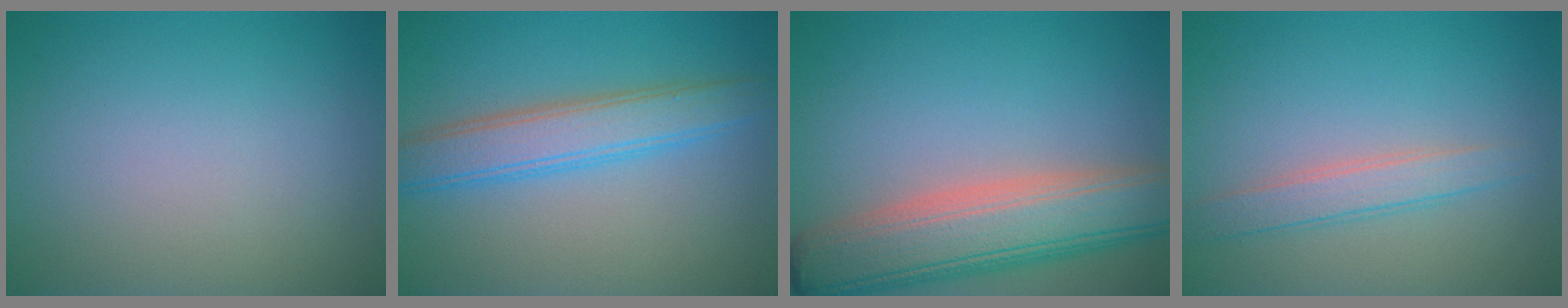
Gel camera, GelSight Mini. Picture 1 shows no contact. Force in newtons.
{"total": 4.6, "press": 4.6, "slide": 0.2}
{"total": 8.7, "press": 8.7, "slide": 0.6}
{"total": 2.4, "press": 2.4, "slide": 0.1}